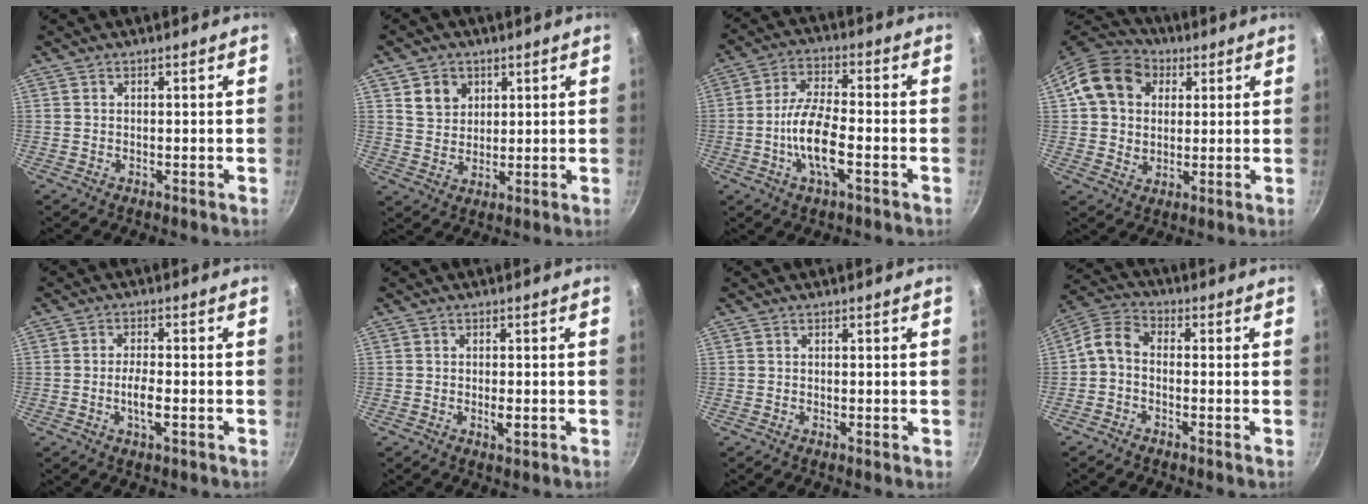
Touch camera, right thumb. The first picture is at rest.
{"total": 6.1, "force": [2.8, 4.9, 2.4], "torque": [-0.019, -0.017, 0.055]}
{"total": 10.5, "force": [-2.9, 3.8, 9.3], "torque": [-0.185, 0.021, -0.058]}
{"total": 14.3, "force": [3.7, 11.5, 7.7], "torque": [-0.122, 0.010, 0.056]}
{"total": 4.1, "force": [-1.1, 1.4, 3.6], "torque": [-0.066, 0.004, -0.022]}
{"total": 1.8, "force": [-0.5, 0.8, 1.6], "torque": [-0.025, -0.001, -0.008]}
{"total": 0.5, "force": [-0.1, 0.1, 0.5], "torque": [-0.007, -0.003, -0.003]}
{"total": 6.4, "force": [-1.0, 4.2, 4.7], "torque": [-0.088, 0.025, -0.036]}